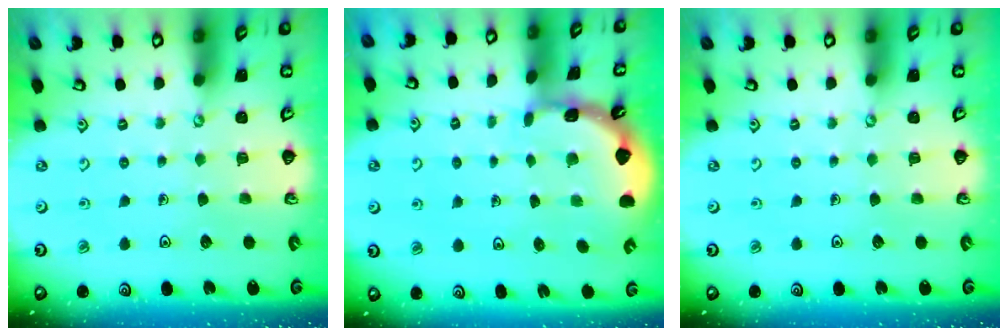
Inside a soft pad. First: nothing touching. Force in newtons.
{"total": 1.7, "press": 1.6, "slide": 0.1}
{"total": 0.0}